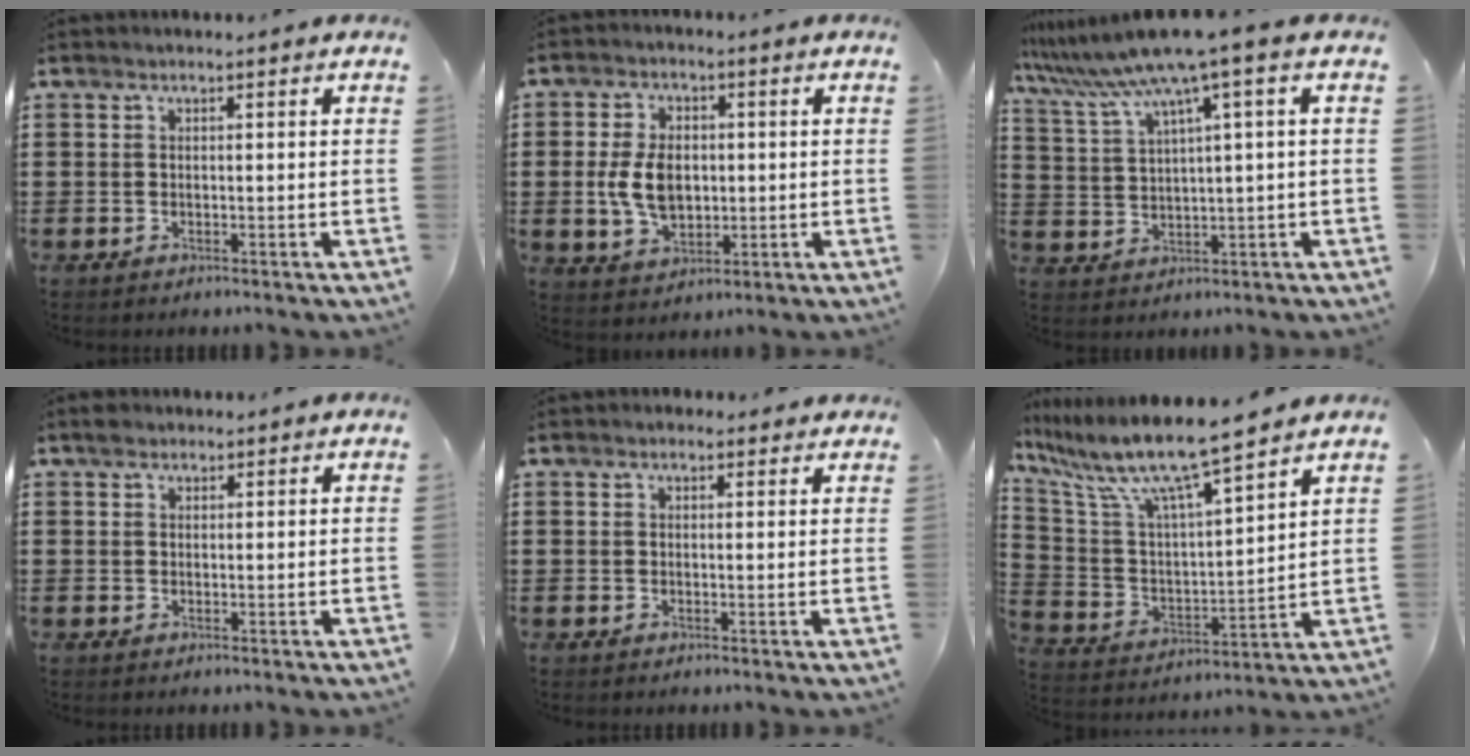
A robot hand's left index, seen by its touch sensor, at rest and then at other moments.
{"total": 7.4, "force": [0.0, 4.7, 5.7], "torque": [-0.123, 0.005, -0.007]}
{"total": 7.7, "force": [4.7, -0.2, 6.1], "torque": [-0.148, -0.034, 0.075]}
{"total": 1.4, "force": [1.1, 0.8, 0.3], "torque": [-0.001, 0.002, 0.019]}
{"total": 1.2, "force": [1.0, 0.7, 0.2], "torque": [-0.007, 0.006, 0.019]}
{"total": 10.1, "force": [8.4, 0.2, 5.6], "torque": [-0.145, -0.055, 0.137]}